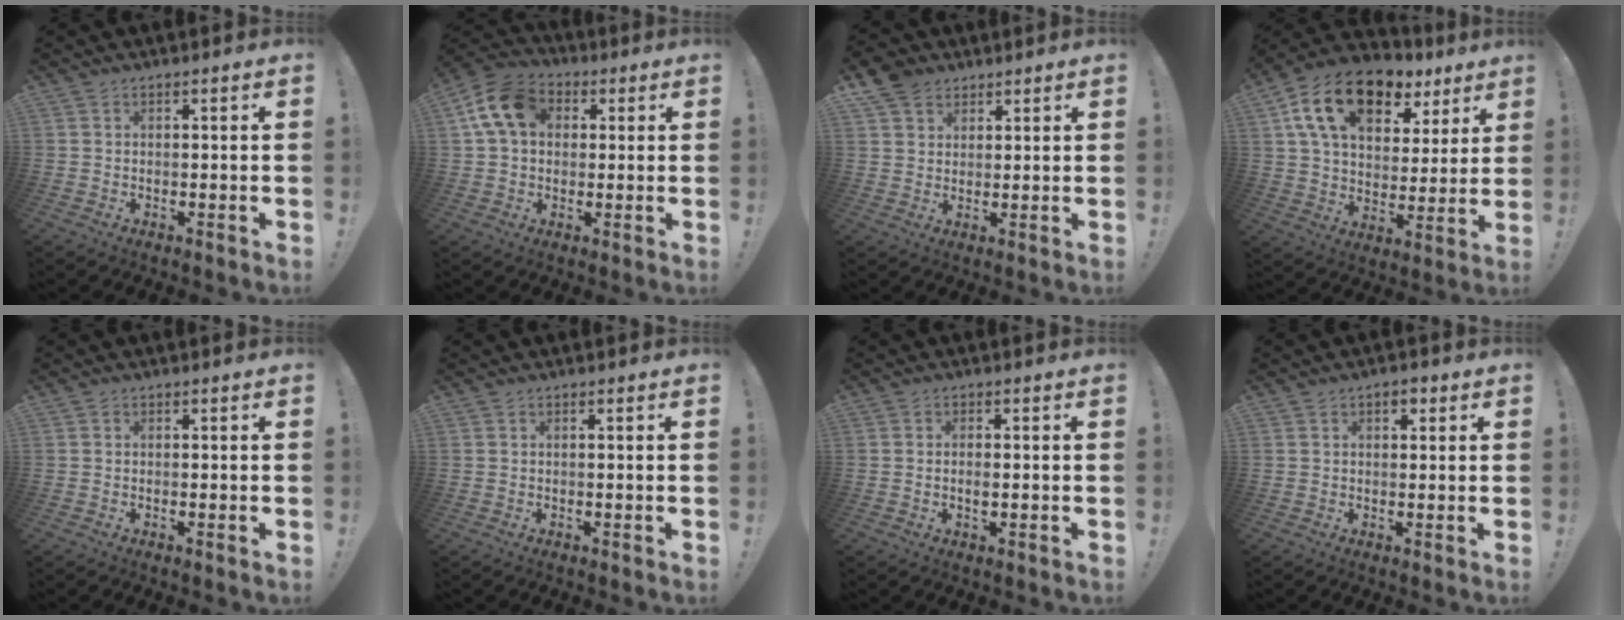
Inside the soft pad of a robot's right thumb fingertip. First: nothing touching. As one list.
[{"total": 13.6, "force": [3.7, 10.1, 8.3], "torque": [-0.155, 0.008, 0.075]}, {"total": 6.7, "force": [4.4, 4.7, 1.9], "torque": [-0.035, -0.021, 0.088]}, {"total": 18.5, "force": [10.3, 10.7, 11.0], "torque": [-0.185, -0.046, 0.184]}, {"total": 0.0}, {"total": 0.0}, {"total": 1.8, "force": [-0.4, 0.8, 1.5], "torque": [-0.019, 0.000, -0.008]}, {"total": 2.8, "force": [1.4, 1.5, 1.8], "torque": [-0.022, -0.001, 0.021]}]